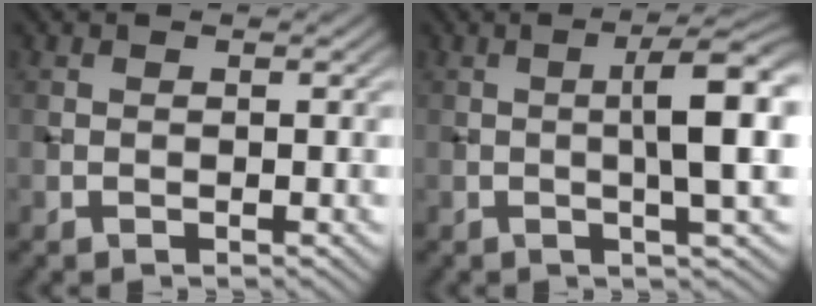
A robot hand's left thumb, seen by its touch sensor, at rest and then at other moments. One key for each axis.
{"total": 6.7, "fx": 0.3, "fy": 0.7, "fz": 6.6, "tx": -0.111, "ty": 0.014, "tz": 0.003}